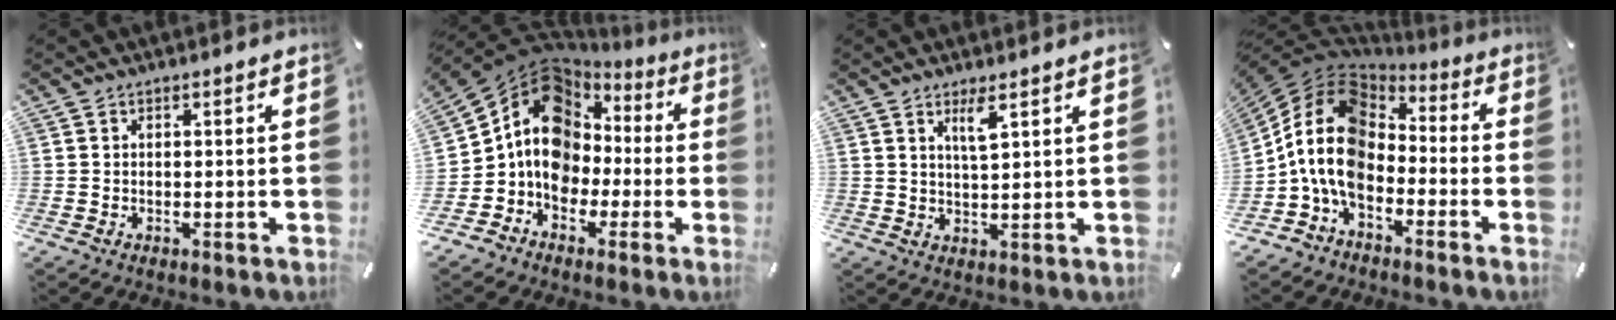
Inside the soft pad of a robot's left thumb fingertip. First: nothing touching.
{"total": 12.8, "force": [0.8, 11.4, 5.9], "torque": [-0.118, -0.010, 0.017]}
{"total": 4.1, "force": [2.5, 0.4, 3.2], "torque": [-0.070, -0.001, 0.042]}
{"total": 14.2, "force": [-3.6, 9.9, 9.6], "torque": [-0.221, 0.017, -0.075]}